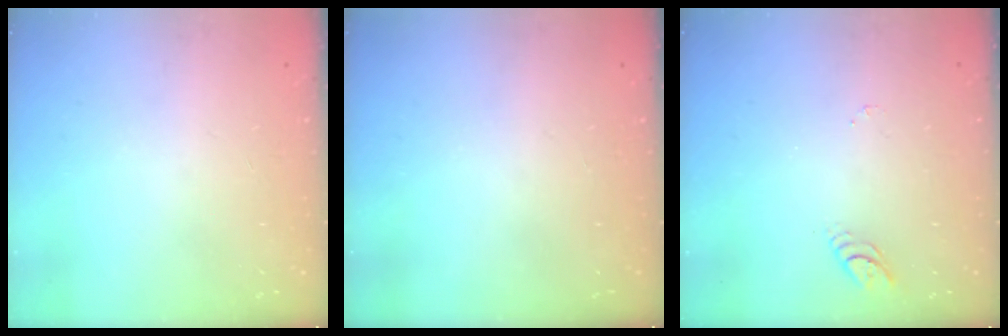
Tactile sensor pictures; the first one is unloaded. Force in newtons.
{"total": 0.0}
{"total": 3.0, "press": 3.0, "slide": 0.3}